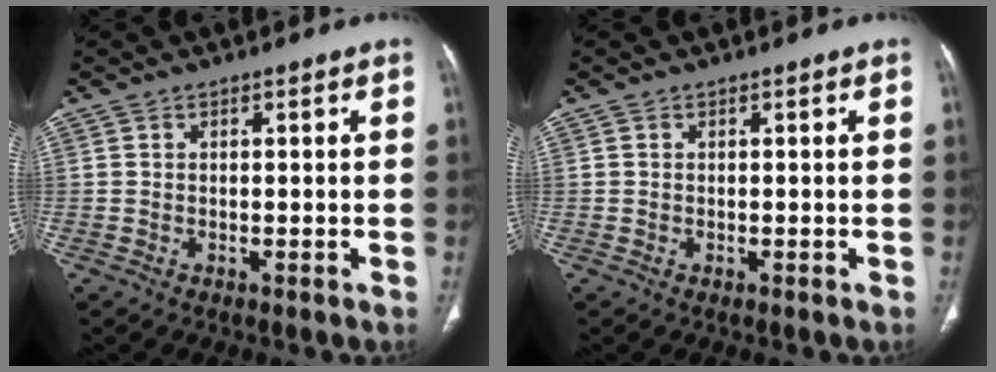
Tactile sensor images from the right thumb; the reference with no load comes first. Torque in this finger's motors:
{"motor_torque": [0.06, -0.10, 0.10, -0.48, -0.03]}